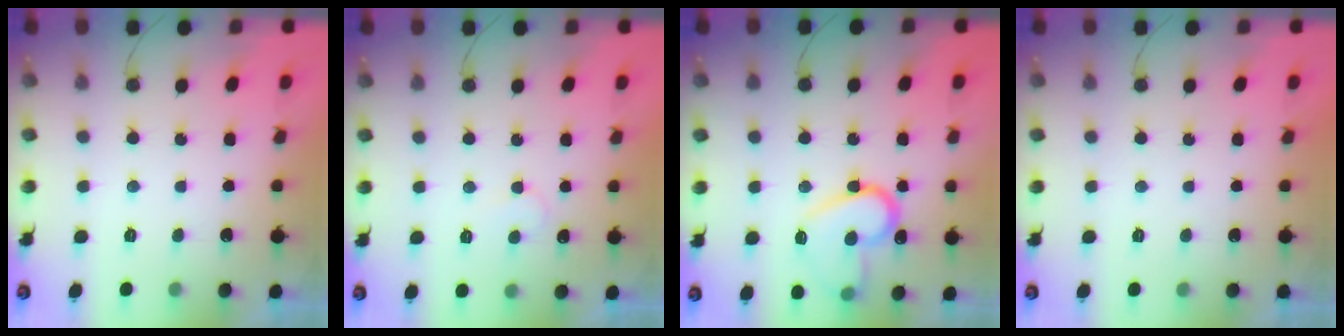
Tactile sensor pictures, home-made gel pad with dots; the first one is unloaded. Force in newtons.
{"total": 6.1, "press": 6.1, "slide": 0.5}
{"total": 15.0, "press": 14.9, "slide": 1.4}
{"total": 1.6, "press": 1.6, "slide": 0.0}